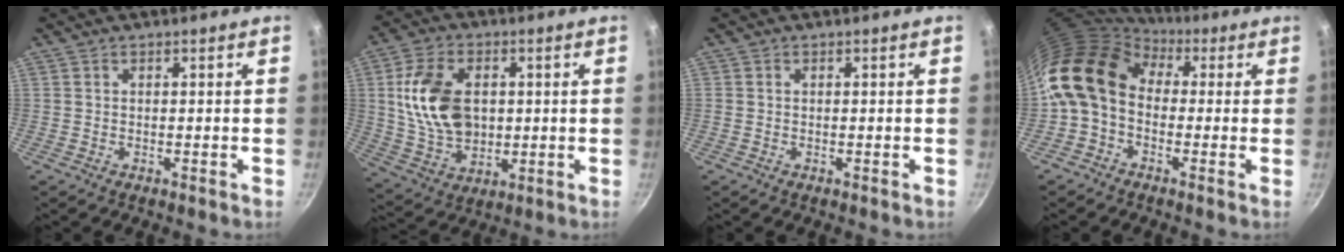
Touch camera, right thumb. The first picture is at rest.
{"total": 15.3, "force": [2.0, 10.5, 11.0], "torque": [-0.189, -0.005, 0.044]}
{"total": 0.0}
{"total": 12.8, "force": [1.4, 9.5, 8.5], "torque": [-0.140, 0.026, 0.002]}